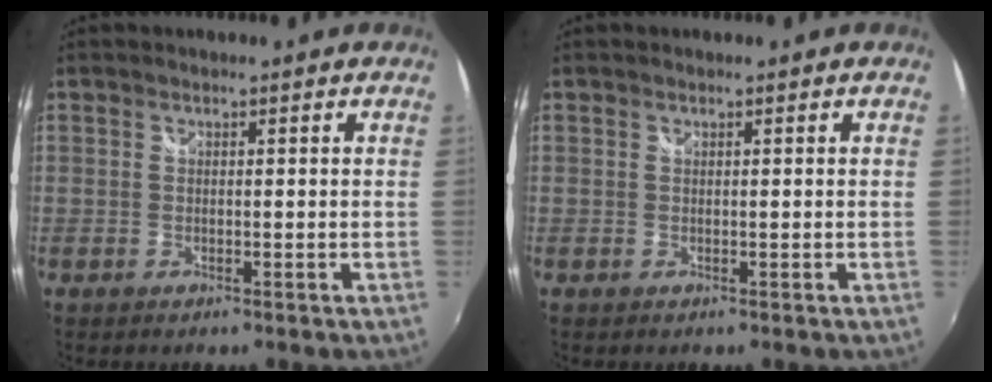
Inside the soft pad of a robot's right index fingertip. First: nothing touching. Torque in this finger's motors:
{"motor_torque": [0.02, 0.04, 0.01, -0.01]}